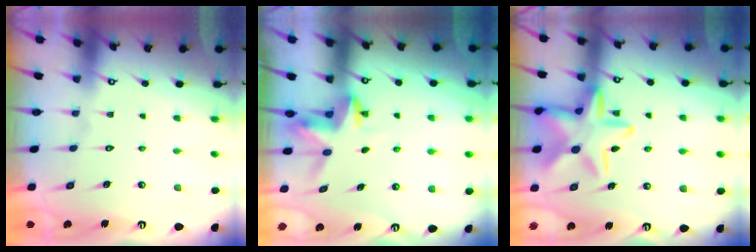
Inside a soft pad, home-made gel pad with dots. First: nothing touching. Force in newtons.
{"total": 3.8, "press": 3.8, "slide": 0.3}
{"total": 17.8, "press": 17.7, "slide": 0.9}